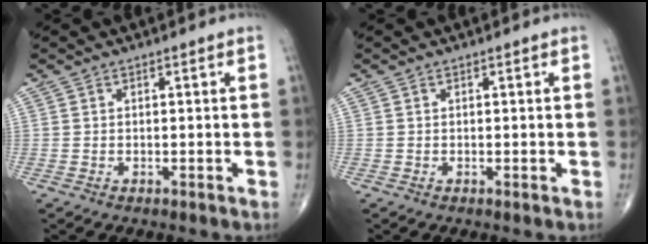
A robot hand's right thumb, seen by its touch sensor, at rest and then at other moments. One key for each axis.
{"total": 0.0}